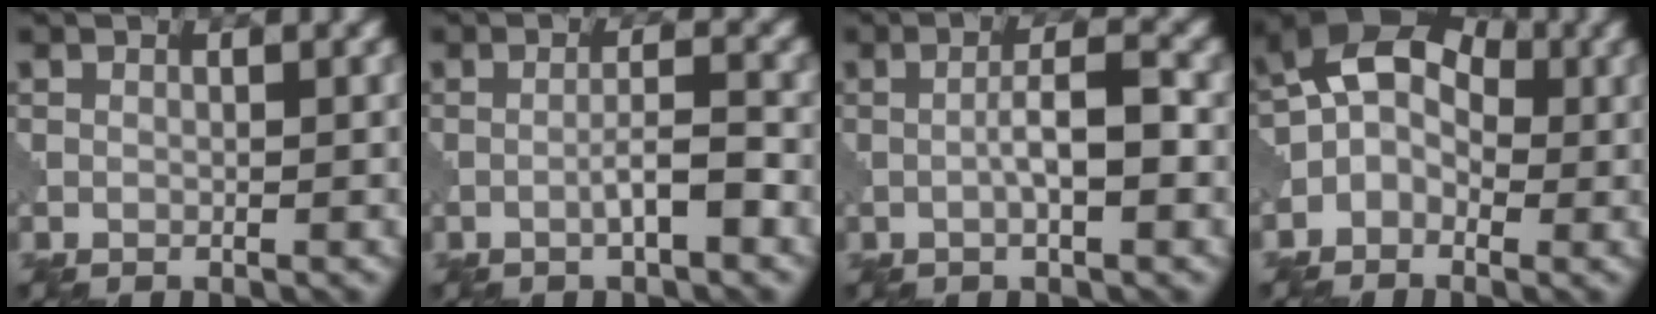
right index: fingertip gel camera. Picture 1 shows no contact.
{"total": 2.5, "force": [-1.0, 0.2, 2.3], "torque": [-0.037, 0.010, -0.020]}
{"total": 3.5, "force": [-0.6, 0.7, 3.4], "torque": [-0.059, 0.006, -0.013]}
{"total": 7.0, "force": [-0.1, 5.2, 4.7], "torque": [-0.064, 0.041, -0.036]}